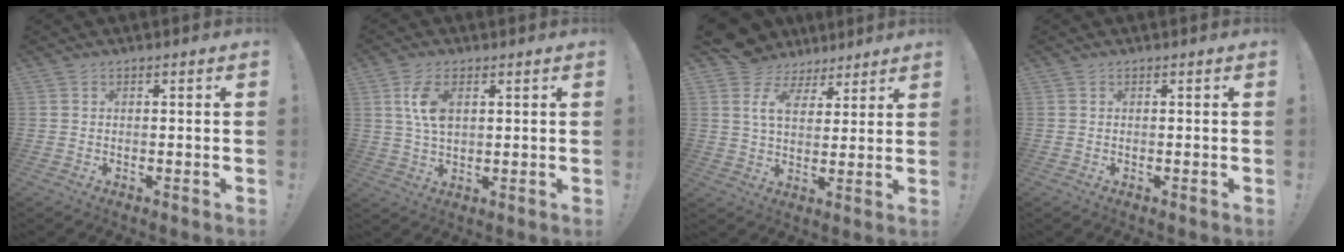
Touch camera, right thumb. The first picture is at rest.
{"total": 7.8, "force": [2.3, 4.3, 6.1], "torque": [-0.120, -0.004, 0.039]}
{"total": 10.3, "force": [5.6, 7.0, 4.9], "torque": [-0.094, -0.031, 0.109]}
{"total": 0.0}